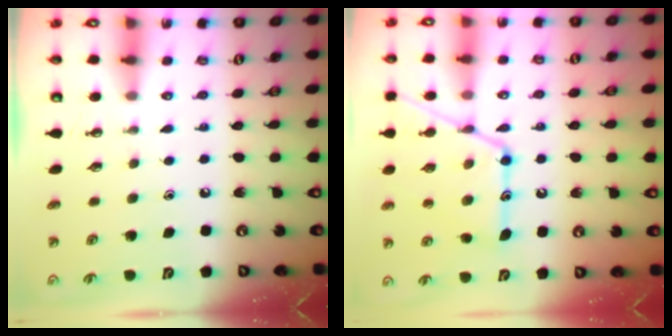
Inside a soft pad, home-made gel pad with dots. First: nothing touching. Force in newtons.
{"total": 17.5, "press": 17.5, "slide": 1.5}